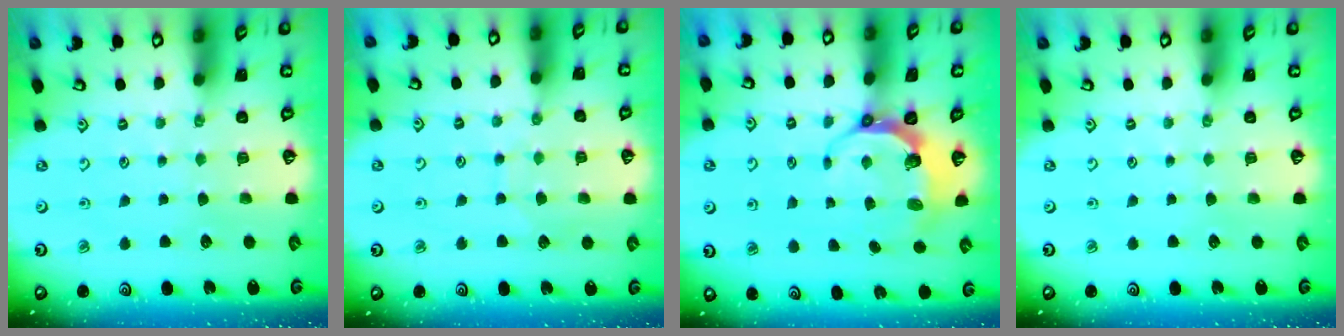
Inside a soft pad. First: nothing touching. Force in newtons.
{"total": 5.8, "press": 5.8, "slide": 0.5}
{"total": 7.2, "press": 5.9, "slide": 4.1}
{"total": 0.0}